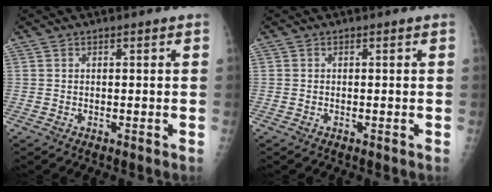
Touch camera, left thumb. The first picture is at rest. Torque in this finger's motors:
{"motor_torque": [0.91, 0.96, -0.11, -0.04, 0.09]}